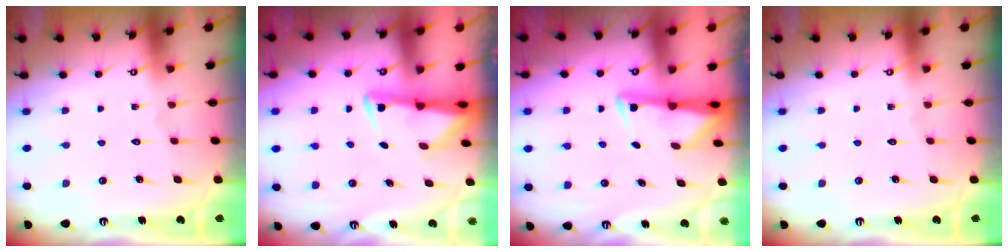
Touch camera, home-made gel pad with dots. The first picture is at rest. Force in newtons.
{"total": 2.8, "press": 2.8, "slide": 0.5}
{"total": 3.0, "press": 2.9, "slide": 0.5}
{"total": 0.0}